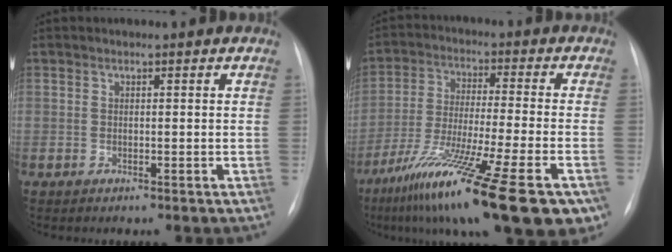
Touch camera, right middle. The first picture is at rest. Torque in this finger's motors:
{"motor_torque": [1.50, -0.64, 0.44, 0.21]}